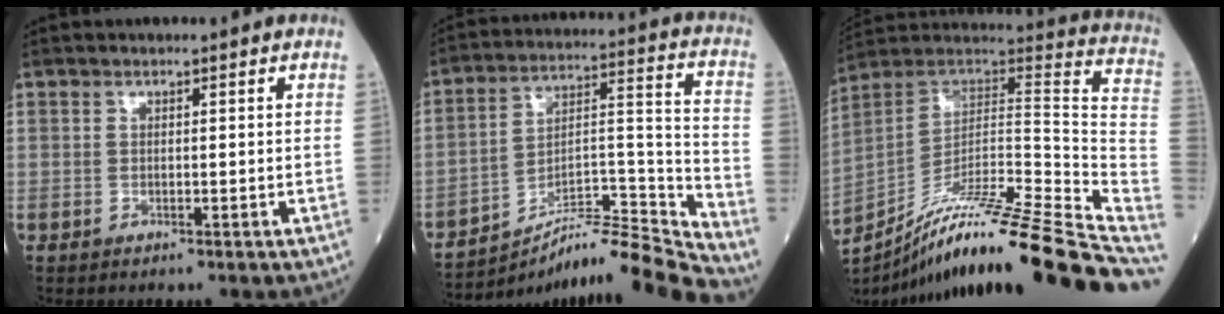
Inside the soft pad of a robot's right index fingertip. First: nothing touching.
{"total": 18.3, "force": [-17.4, -1.3, 5.5], "torque": [-0.092, 0.039, -0.280]}
{"total": 28.7, "force": [-21.6, -0.2, 19.0], "torque": [-0.204, -0.001, -0.337]}